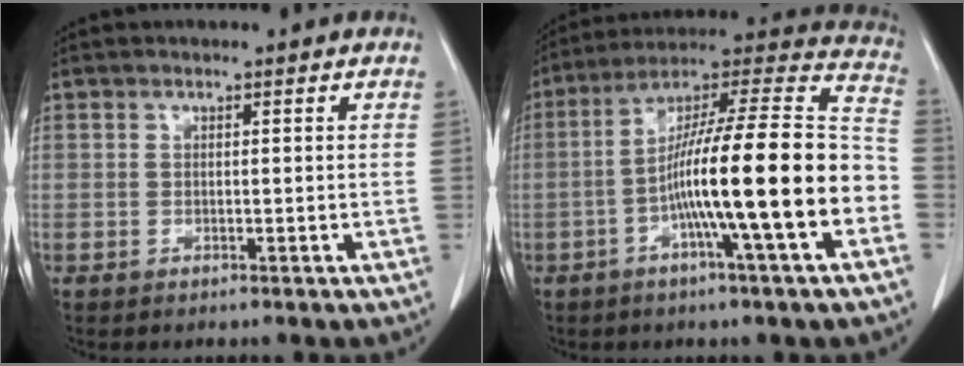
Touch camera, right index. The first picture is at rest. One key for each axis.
{"total": 21.0, "fx": -5.4, "fy": 0.6, "fz": 20.3, "tx": -0.302, "ty": 0.016, "tz": -0.093}